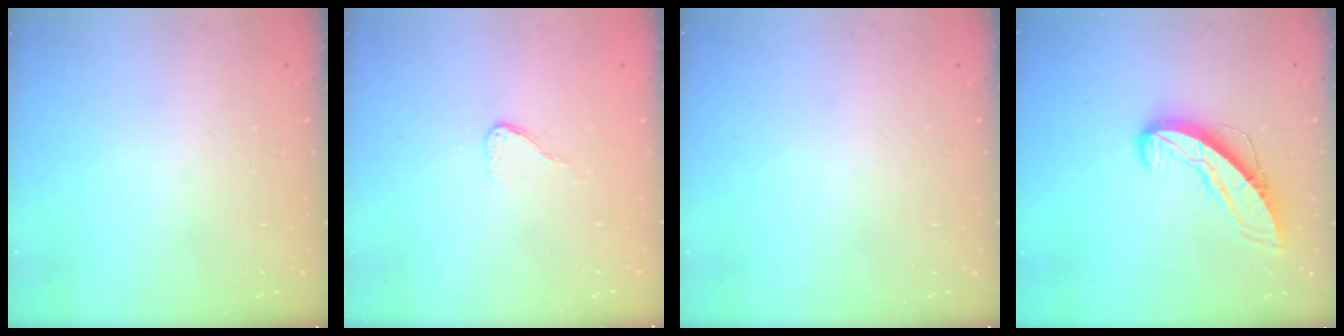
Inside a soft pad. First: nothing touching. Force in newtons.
{"total": 3.5, "press": 3.5, "slide": 0.3}
{"total": 0.0}
{"total": 9.1, "press": 9.0, "slide": 1.1}